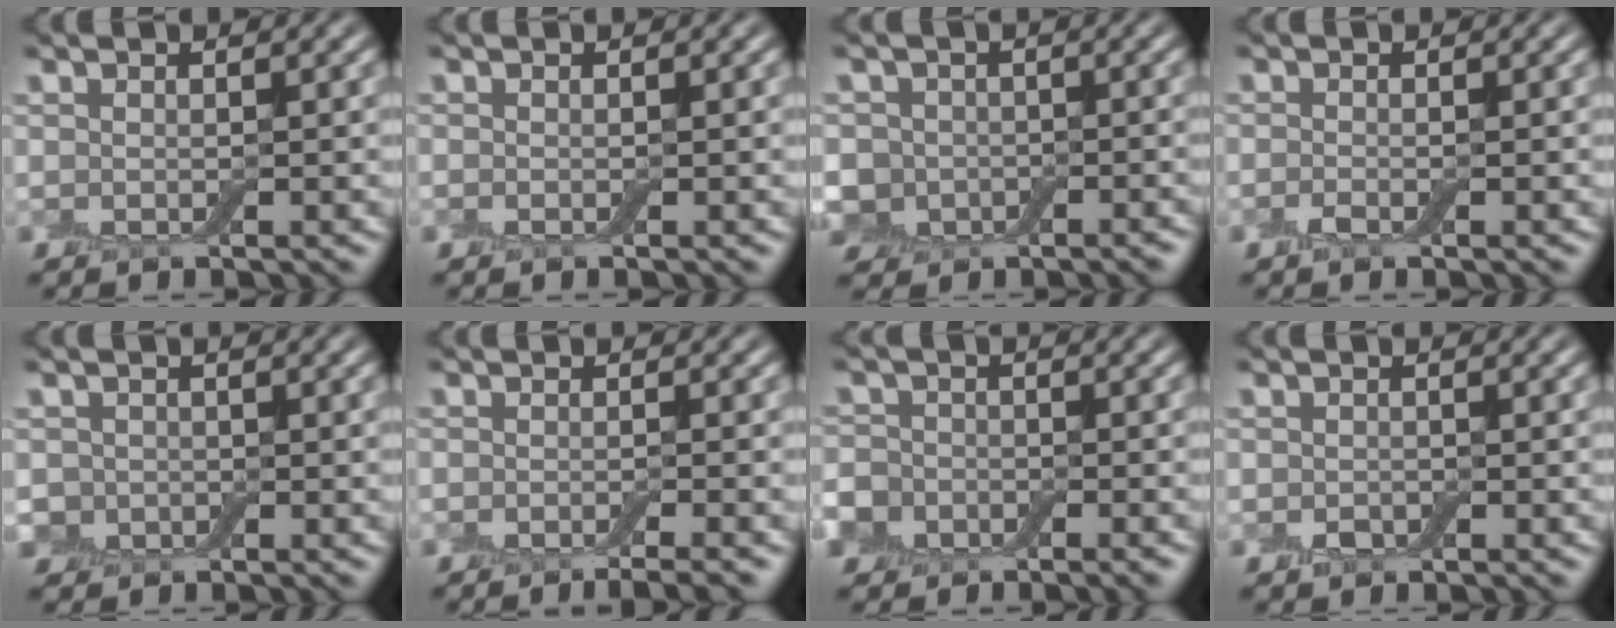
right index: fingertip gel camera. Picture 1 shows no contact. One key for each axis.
{"total": 0.0}
{"total": 5.2, "fx": -1.2, "fy": 4.8, "fz": 1.4, "tx": -0.016, "ty": 0.011, "tz": -0.048}
{"total": 0.9, "fx": -0.5, "fy": 0.4, "fz": 0.6, "tx": -0.016, "ty": -0.001, "tz": -0.012}
{"total": 1.7, "fx": -0.4, "fy": 1.6, "fz": 0.3, "tx": 0.004, "ty": -0.003, "tz": -0.012}
{"total": 2.9, "fx": -2.1, "fy": 0.5, "fz": 1.9, "tx": -0.022, "ty": -0.004, "tz": -0.032}
{"total": 6.4, "fx": -3.6, "fy": 4.9, "fz": 2.0, "tx": -0.021, "ty": -0.011, "tz": -0.081}
{"total": 1.0, "fx": -0.5, "fy": 0.8, "fz": 0.5, "tx": -0.009, "ty": -0.002, "tz": -0.011}